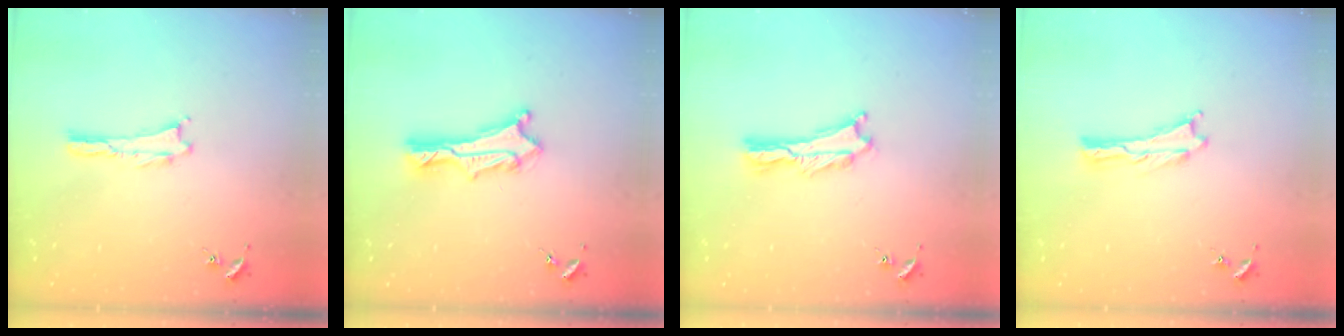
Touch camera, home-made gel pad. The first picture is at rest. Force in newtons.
{"total": 3.0, "press": 3.0, "slide": 0.2}
{"total": 1.2, "press": 1.1, "slide": 0.3}
{"total": 0.0}